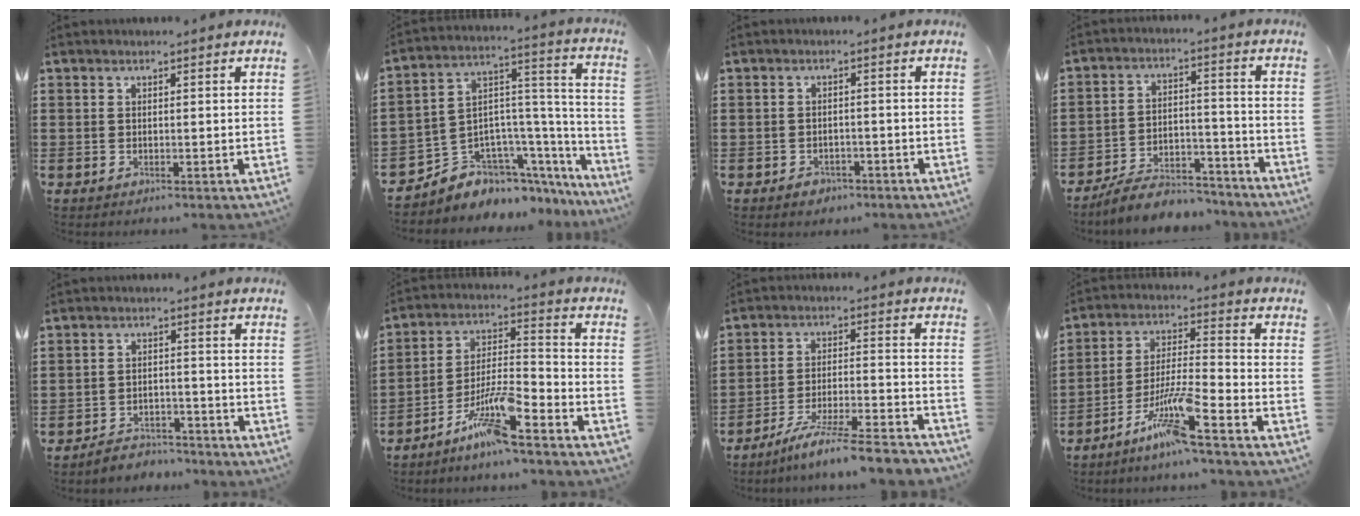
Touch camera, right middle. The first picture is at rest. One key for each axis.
{"total": 6.0, "fx": -4.7, "fy": 3.7, "fz": -0.2, "tx": -0.009, "ty": -0.009, "tz": -0.090}
{"total": 1.7, "fx": -1.4, "fy": 0.9, "fz": 0.2, "tx": -0.010, "ty": 0.000, "tz": -0.031}
{"total": 7.6, "fx": -7.1, "fy": 1.8, "fz": 2.0, "tx": -0.028, "ty": 0.023, "tz": -0.135}
{"total": 3.8, "fx": -3.7, "fy": 0.6, "fz": -0.1, "tx": -0.005, "ty": 0.006, "tz": -0.079}
{"total": 9.4, "fx": -6.9, "fy": 0.8, "fz": 6.3, "tx": -0.148, "ty": -0.015, "tz": -0.140}
{"total": 8.1, "fx": -7.1, "fy": -0.5, "fz": 3.8, "tx": -0.074, "ty": -0.008, "tz": -0.139}
{"total": 9.1, "fx": -6.5, "fy": 0.1, "fz": 6.3, "tx": -0.135, "ty": -0.013, "tz": -0.130}